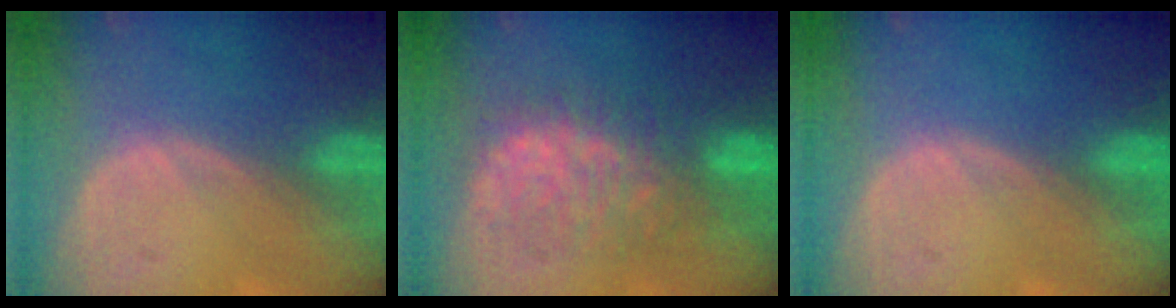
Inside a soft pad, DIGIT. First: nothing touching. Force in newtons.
{"total": 9.1, "press": 9.1, "slide": 0.6}
{"total": 0.0}